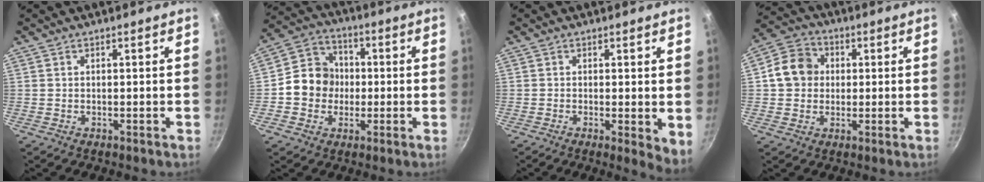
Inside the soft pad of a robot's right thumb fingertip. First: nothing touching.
{"total": 10.5, "force": [-0.8, 9.4, 4.6], "torque": [-0.042, 0.021, -0.033]}
{"total": 4.3, "force": [-0.3, 1.3, 4.1], "torque": [-0.051, -0.014, -0.005]}
{"total": 8.9, "force": [0.9, 7.8, 4.1], "torque": [-0.043, 0.013, -0.001]}